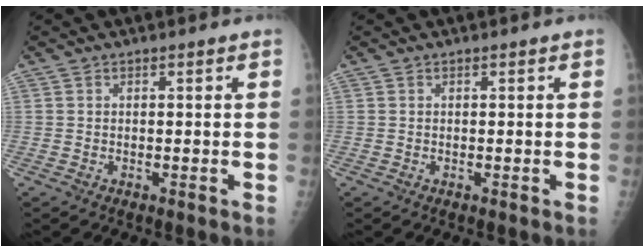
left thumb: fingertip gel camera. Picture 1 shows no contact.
{"total": 0.0}